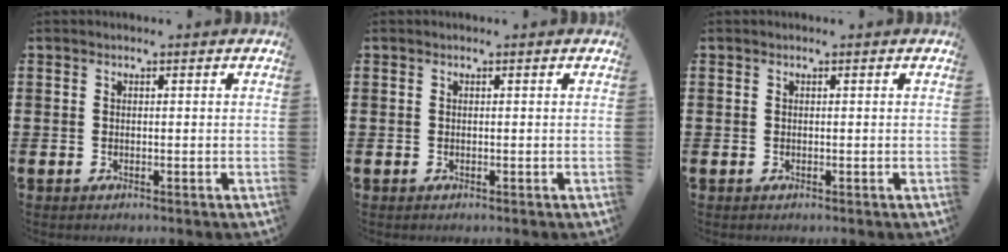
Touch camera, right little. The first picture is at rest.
{"total": 0.0}
{"total": 0.0}